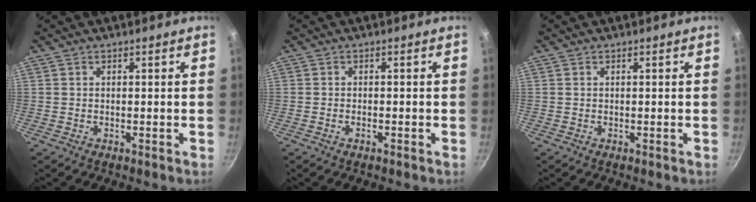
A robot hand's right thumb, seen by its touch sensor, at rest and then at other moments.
{"total": 0.8, "force": [-0.6, 0.2, 0.5], "torque": [-0.018, 0.005, -0.014]}
{"total": 0.0}